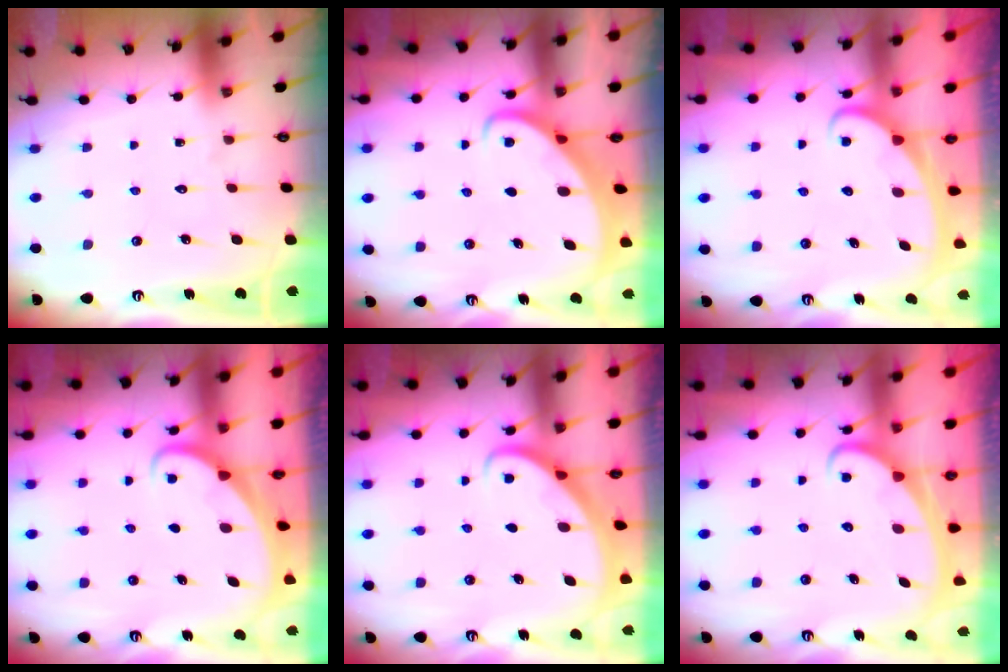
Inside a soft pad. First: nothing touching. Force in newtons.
{"total": 2.6, "press": 2.6, "slide": 0.3}
{"total": 2.6, "press": 2.6, "slide": 0.3}
{"total": 1.8, "press": 1.8, "slide": 0.0}
{"total": 2.8, "press": 2.8, "slide": 0.2}
{"total": 2.5, "press": 2.5, "slide": 0.4}